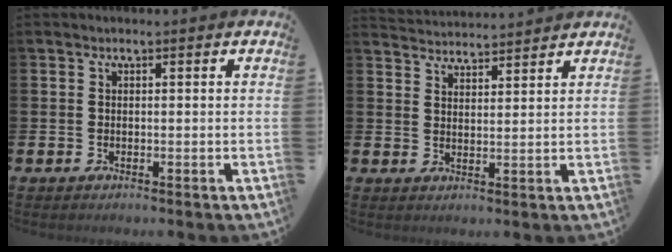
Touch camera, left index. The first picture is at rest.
{"total": 3.6, "force": [3.6, 0.0, -0.4], "torque": [-0.001, -0.026, 0.065]}